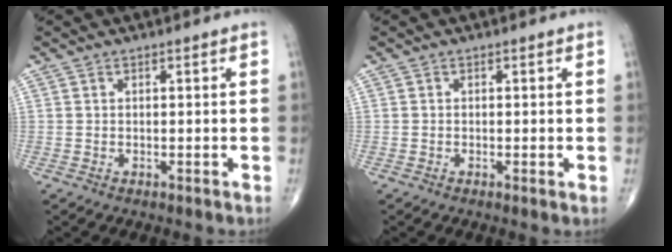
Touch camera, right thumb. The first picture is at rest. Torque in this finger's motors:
{"motor_torque": [-0.25, 0.13, 0.10, 0.10, -0.01]}